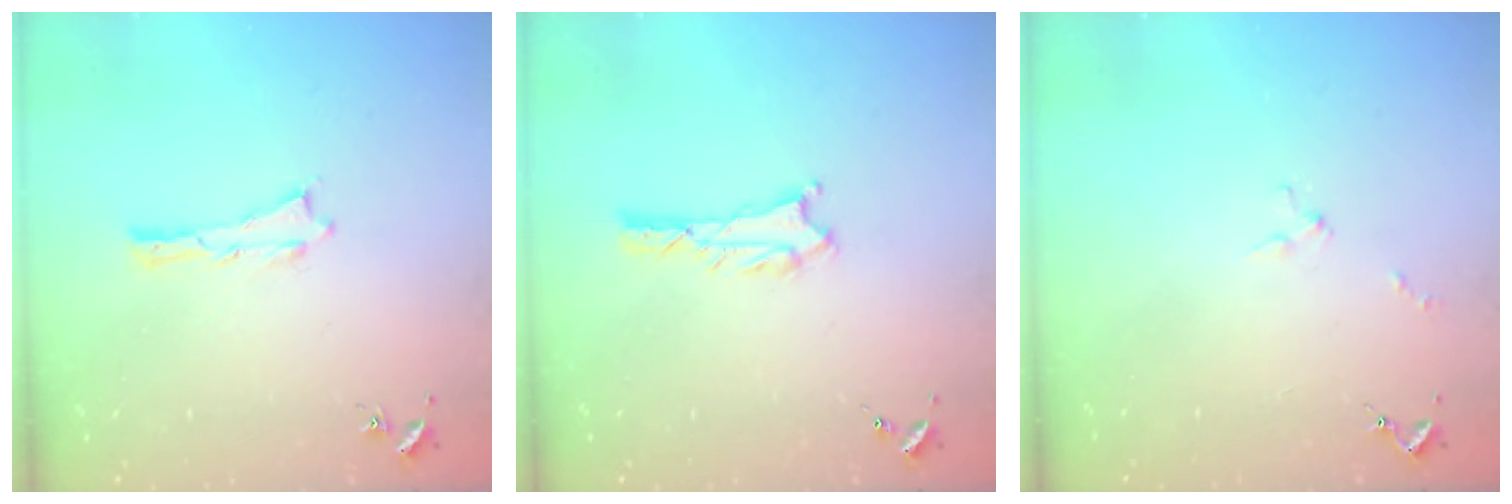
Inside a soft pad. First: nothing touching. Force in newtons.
{"total": 0.7, "press": 0.7, "slide": 0.1}
{"total": 1.3, "press": 1.2, "slide": 0.1}